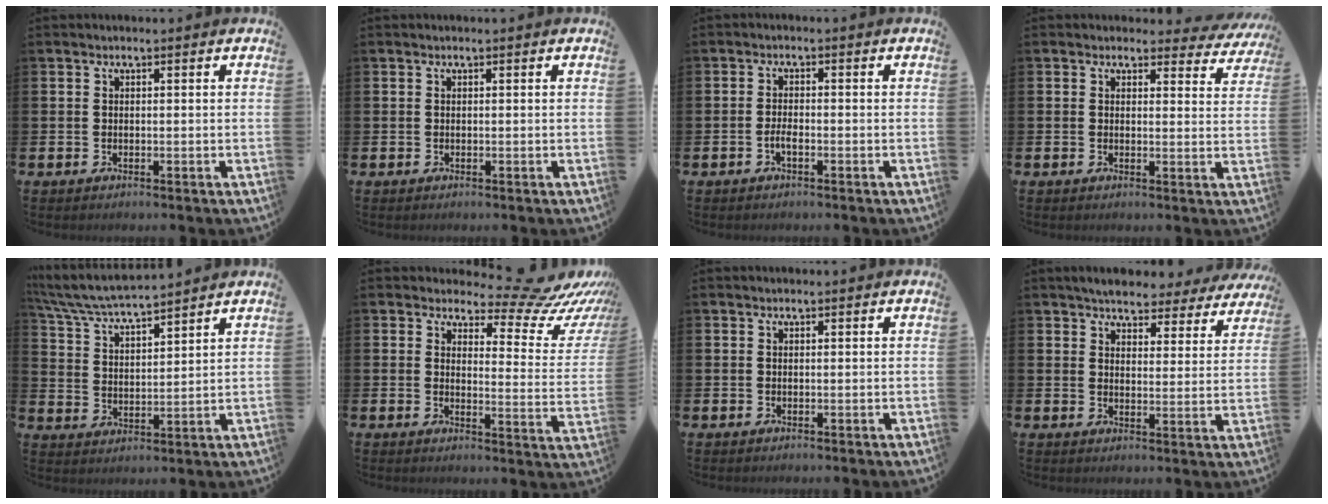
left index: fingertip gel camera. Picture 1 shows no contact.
{"total": 0.0}
{"total": 1.5, "force": [-0.7, 0.5, 1.2], "torque": [-0.031, 0.003, -0.013]}
{"total": 2.1, "force": [1.8, 1.1, 0.2], "torque": [-0.003, -0.010, 0.028]}
{"total": 6.2, "force": [6.0, 0.2, 1.6], "torque": [-0.060, -0.038, 0.105]}
{"total": 7.3, "force": [6.3, 2.3, 2.7], "torque": [-0.032, -0.064, 0.099]}
{"total": 0.0}
{"total": 4.7, "force": [4.6, 1.1, 0.6], "torque": [-0.032, -0.028, 0.079]}